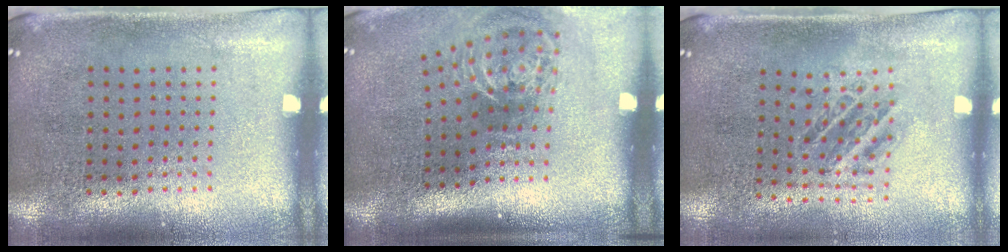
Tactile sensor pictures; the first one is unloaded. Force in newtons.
{"total": 2.1, "press": 1.3, "slide": 1.7}
{"total": 1.0, "press": 1.0, "slide": 0.1}